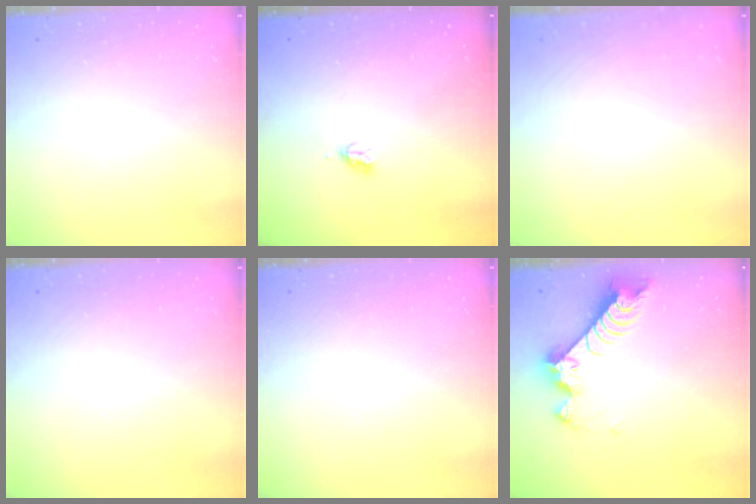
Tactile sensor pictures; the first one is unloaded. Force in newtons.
{"total": 3.5, "press": 3.4, "slide": 0.5}
{"total": 0.0}
{"total": 0.0}
{"total": 0.0}
{"total": 7.4, "press": 7.3, "slide": 1.0}